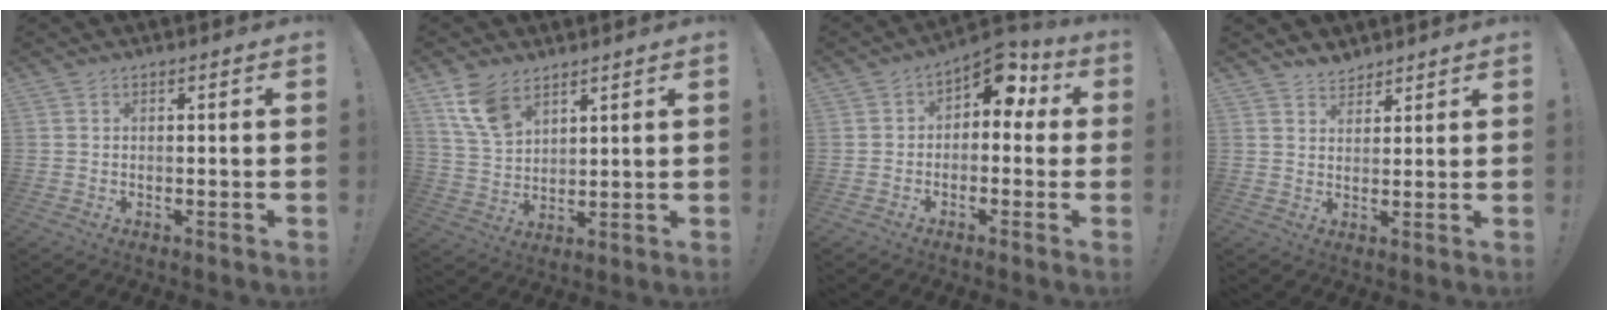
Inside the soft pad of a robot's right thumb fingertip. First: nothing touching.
{"total": 10.1, "force": [6.5, 5.6, 5.3], "torque": [-0.100, -0.025, 0.129]}
{"total": 8.7, "force": [3.3, 5.6, 5.8], "torque": [-0.069, -0.015, 0.061]}
{"total": 4.2, "force": [3.8, 1.9, 0.3], "torque": [0.004, -0.022, 0.069]}